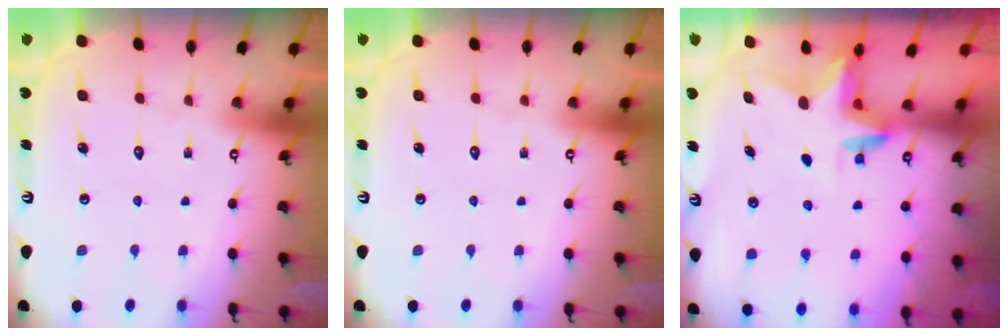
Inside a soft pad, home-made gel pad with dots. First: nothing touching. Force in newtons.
{"total": 0.0}
{"total": 3.0, "press": 3.0, "slide": 0.1}